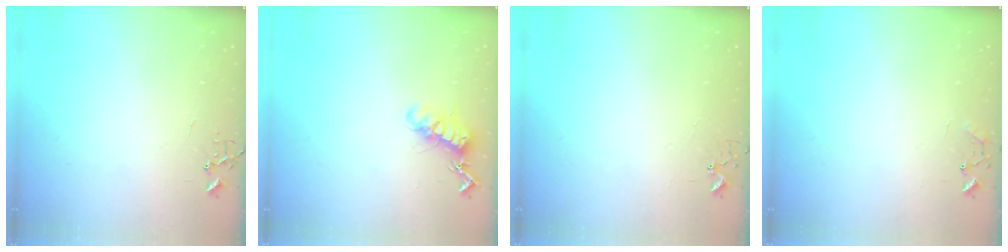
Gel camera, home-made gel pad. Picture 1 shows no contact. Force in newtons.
{"total": 12.5, "press": 12.5, "slide": 0.6}
{"total": 2.7, "press": 2.7, "slide": 0.2}
{"total": 7.4, "press": 7.4, "slide": 0.6}